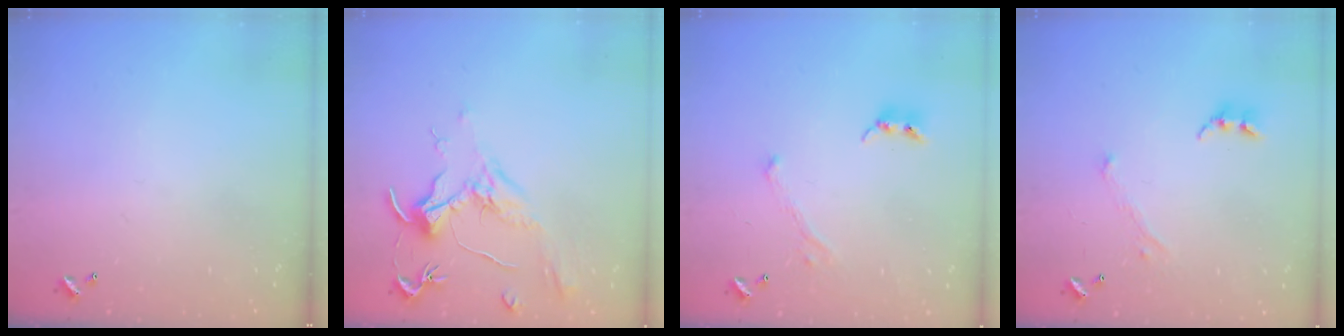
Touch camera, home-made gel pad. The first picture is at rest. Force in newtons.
{"total": 1.9, "press": 1.7, "slide": 0.9}
{"total": 1.8, "press": 1.6, "slide": 0.9}
{"total": 1.7, "press": 1.6, "slide": 0.5}